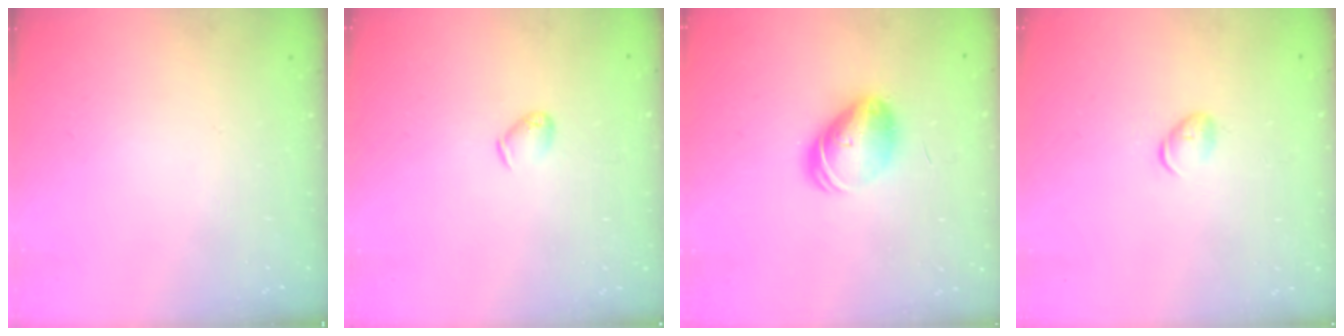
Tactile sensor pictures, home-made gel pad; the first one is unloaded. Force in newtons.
{"total": 3.6, "press": 3.5, "slide": 0.8}
{"total": 8.5, "press": 8.4, "slide": 1.0}
{"total": 4.7, "press": 4.6, "slide": 0.8}